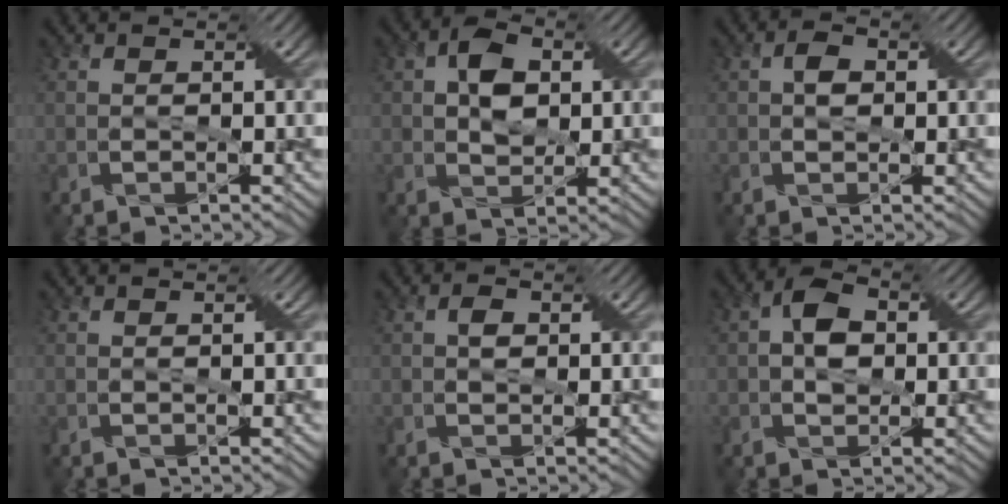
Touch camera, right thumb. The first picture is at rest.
{"total": 5.1, "force": [1.0, 3.5, 3.6], "torque": [-0.066, 0.006, 0.012]}
{"total": 2.0, "force": [0.1, 1.4, 1.4], "torque": [-0.027, 0.004, -0.002]}
{"total": 0.0}
{"total": 1.4, "force": [0.2, 1.0, 1.0], "torque": [-0.019, 0.004, 0.000]}
{"total": 4.3, "force": [0.2, 3.0, 3.1], "torque": [-0.056, 0.006, -0.005]}